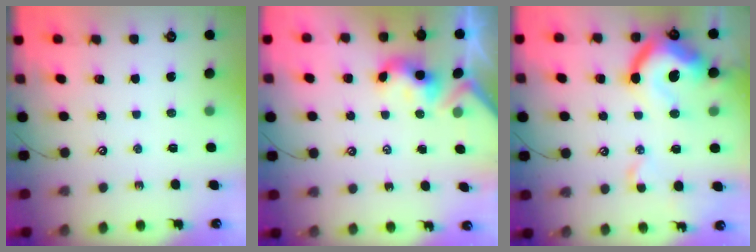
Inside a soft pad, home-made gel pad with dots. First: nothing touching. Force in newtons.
{"total": 3.4, "press": 3.4, "slide": 0.4}
{"total": 17.1, "press": 17.0, "slide": 2.3}